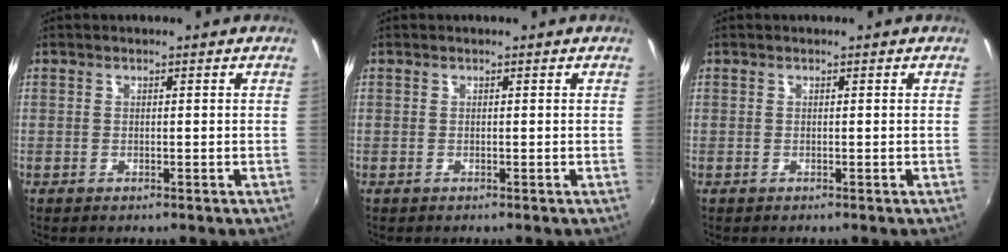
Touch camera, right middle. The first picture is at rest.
{"total": 0.0}
{"total": 0.0}